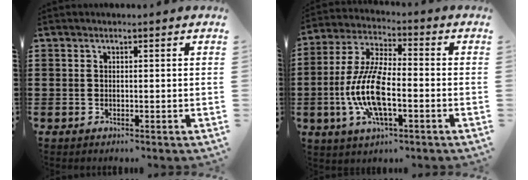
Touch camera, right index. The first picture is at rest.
{"total": 10.9, "force": [-2.7, 4.0, 9.8], "torque": [-0.230, -0.012, -0.058]}